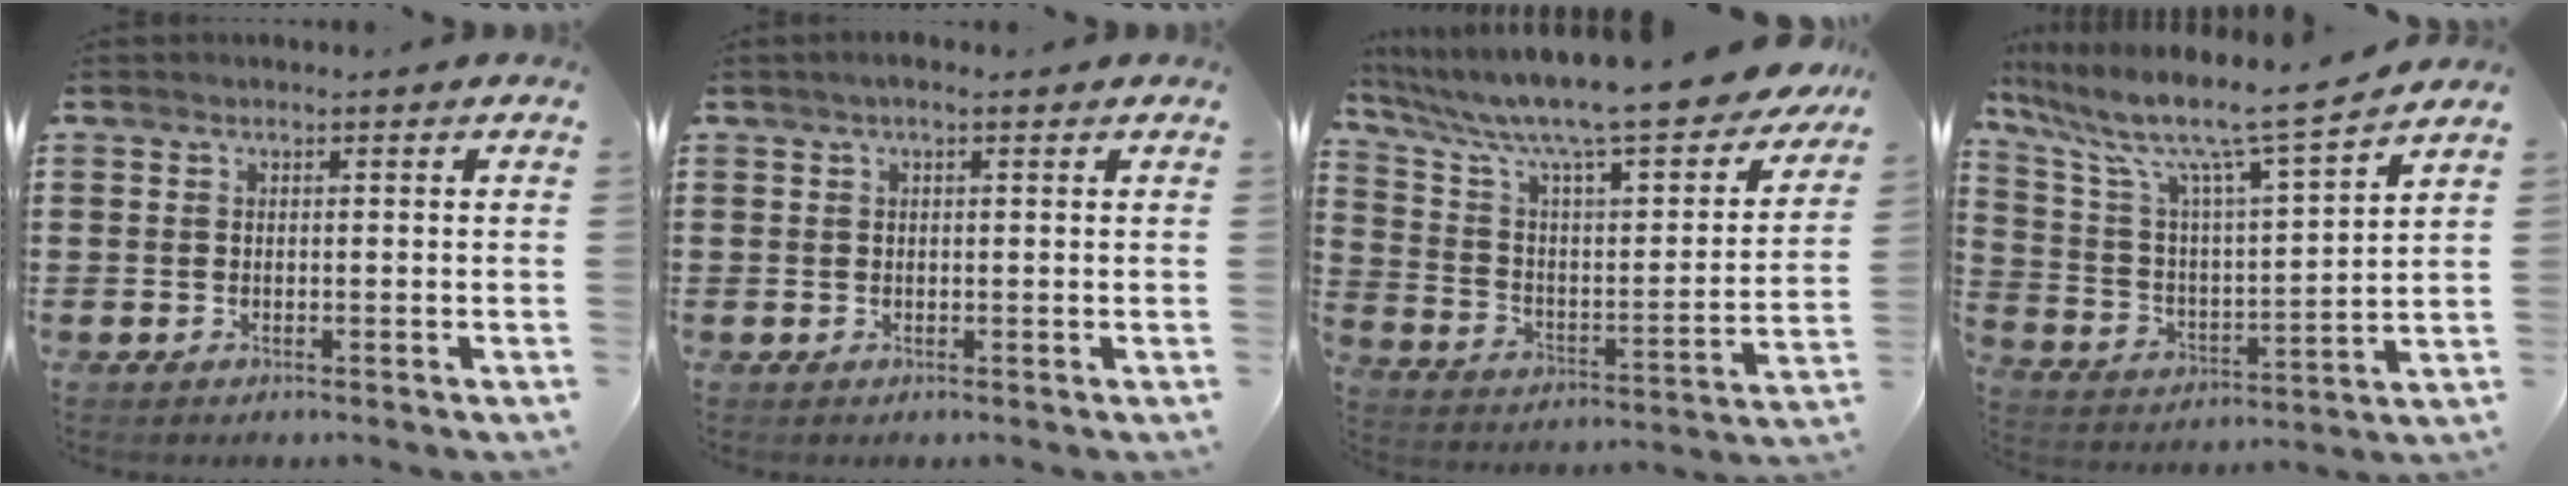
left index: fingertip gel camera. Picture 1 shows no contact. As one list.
[{"total": 1.3, "force": [0.5, 0.2, 1.2], "torque": [-0.022, 0.002, 0.009]}, {"total": 11.7, "force": [9.8, 0.8, 6.4], "torque": [-0.154, -0.075, 0.160]}, {"total": 9.4, "force": [7.8, 0.5, 5.2], "torque": [-0.136, -0.059, 0.121]}]